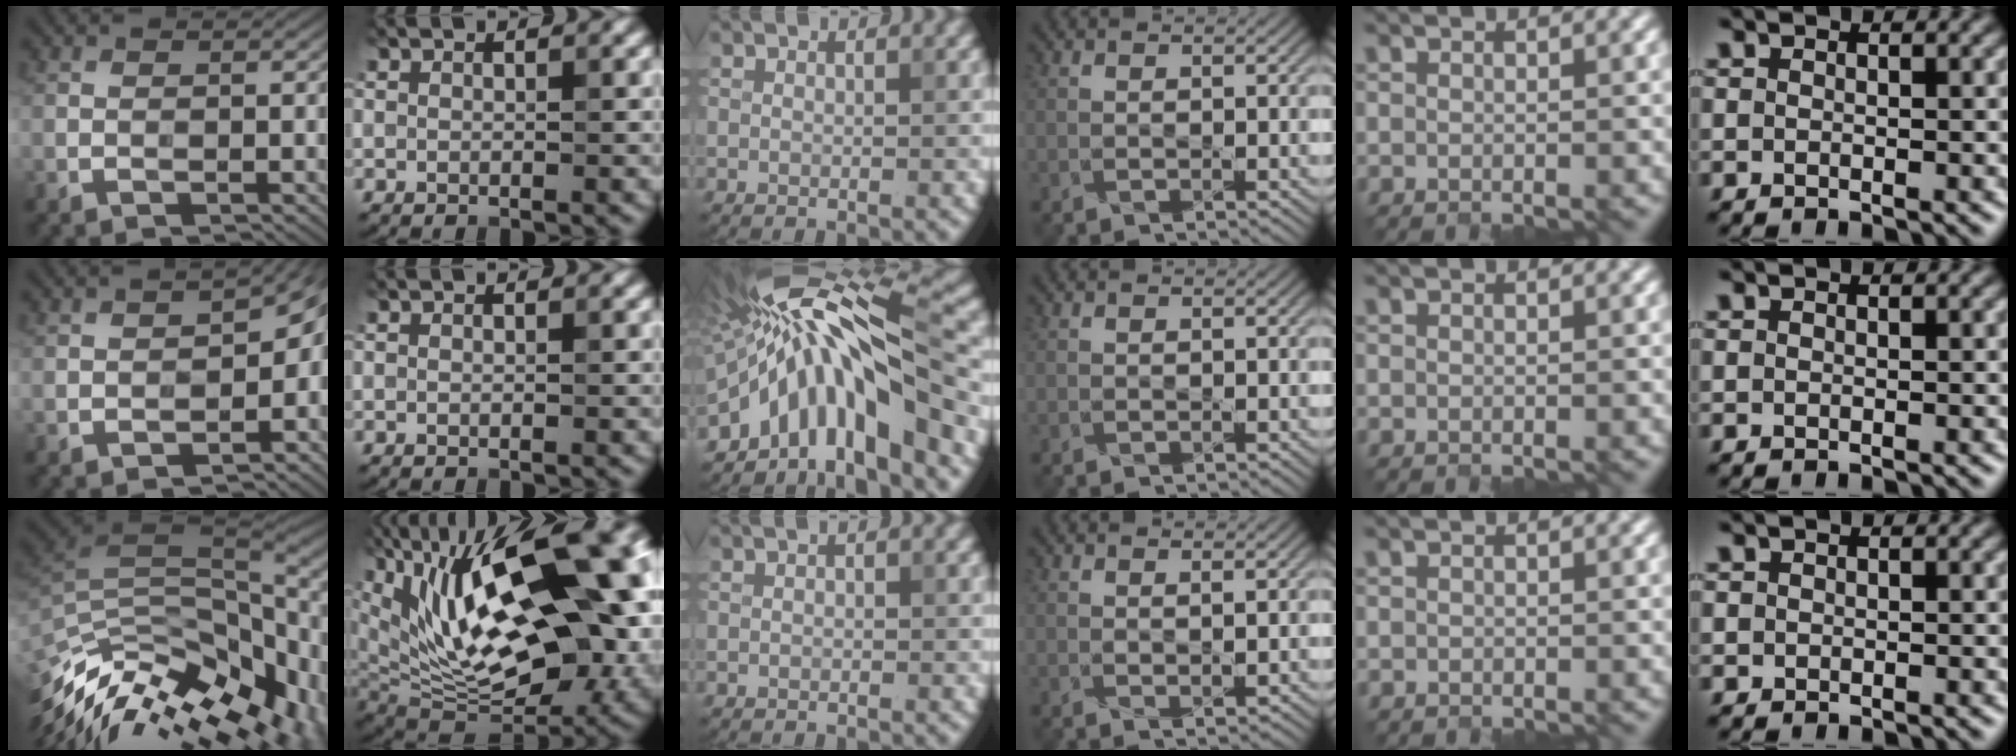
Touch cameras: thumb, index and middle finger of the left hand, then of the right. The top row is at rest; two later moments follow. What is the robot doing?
{"motion": "close", "object": "stapler"}